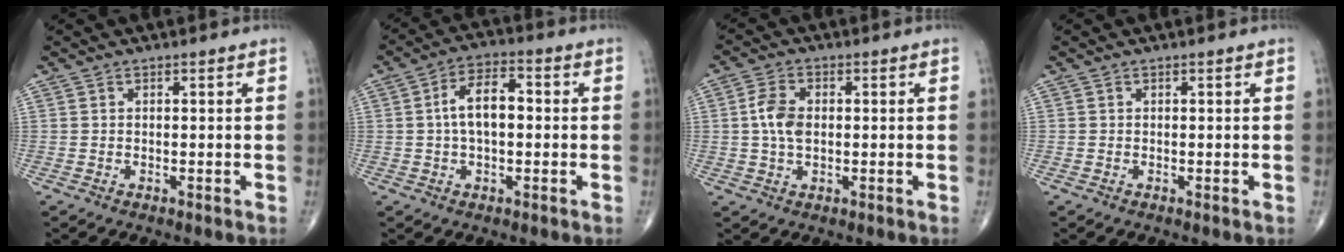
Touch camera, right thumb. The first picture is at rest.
{"total": 8.1, "force": [0.4, 4.3, 6.8], "torque": [-0.115, 0.021, -0.003]}
{"total": 5.6, "force": [0.4, 3.4, 4.3], "torque": [-0.088, 0.005, 0.003]}
{"total": 0.0}